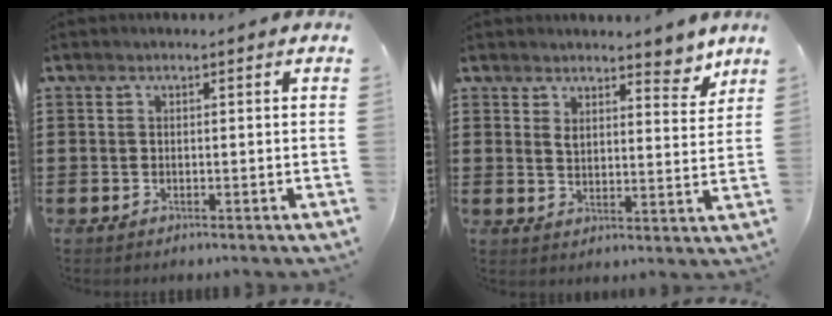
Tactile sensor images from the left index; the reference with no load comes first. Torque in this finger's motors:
{"motor_torque": [0.67, -0.67, 0.33, 0.07]}